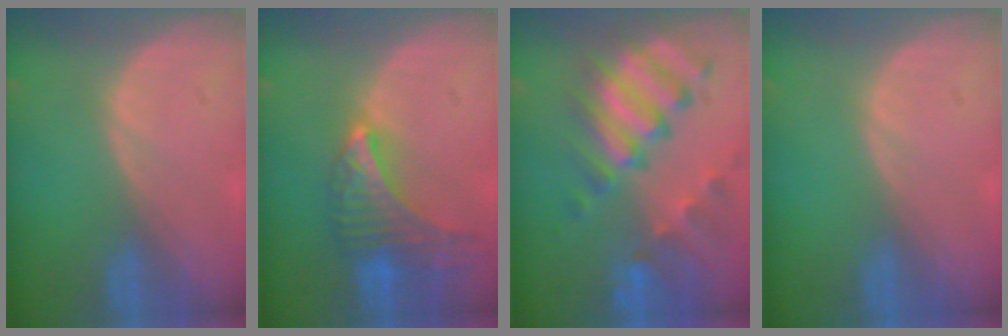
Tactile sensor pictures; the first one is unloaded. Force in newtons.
{"total": 9.1, "press": 8.1, "slide": 4.2}
{"total": 11.3, "press": 9.7, "slide": 5.7}
{"total": 0.0}